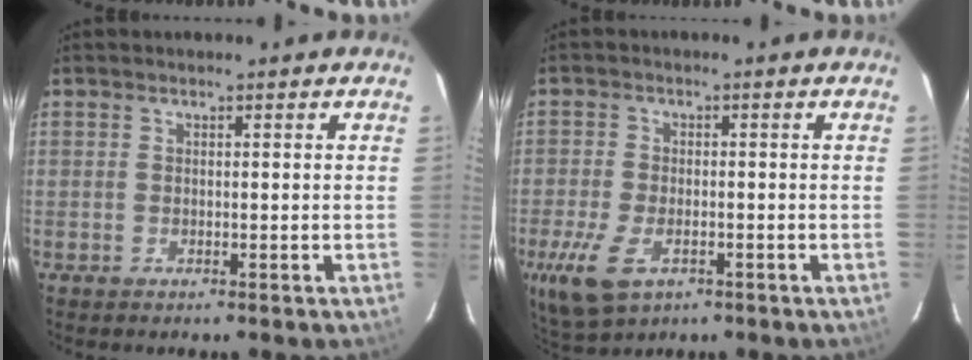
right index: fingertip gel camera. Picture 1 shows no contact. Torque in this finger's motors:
{"motor_torque": [0.88, -0.38, 0.46, 0.10]}